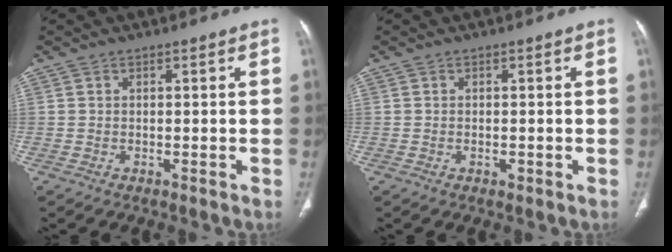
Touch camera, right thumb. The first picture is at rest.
{"total": 0.9, "force": [-0.3, 0.6, 0.7], "torque": [-0.005, 0.002, -0.003]}